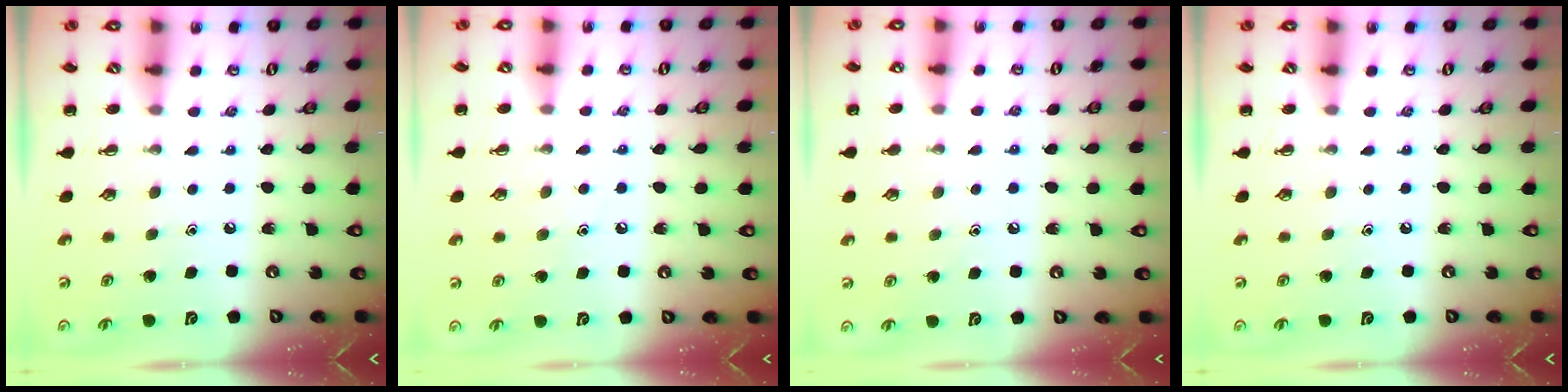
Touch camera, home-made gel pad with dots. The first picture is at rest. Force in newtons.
{"total": 5.6, "press": 5.4, "slide": 1.4}
{"total": 5.1, "press": 4.8, "slide": 1.7}
{"total": 0.0}